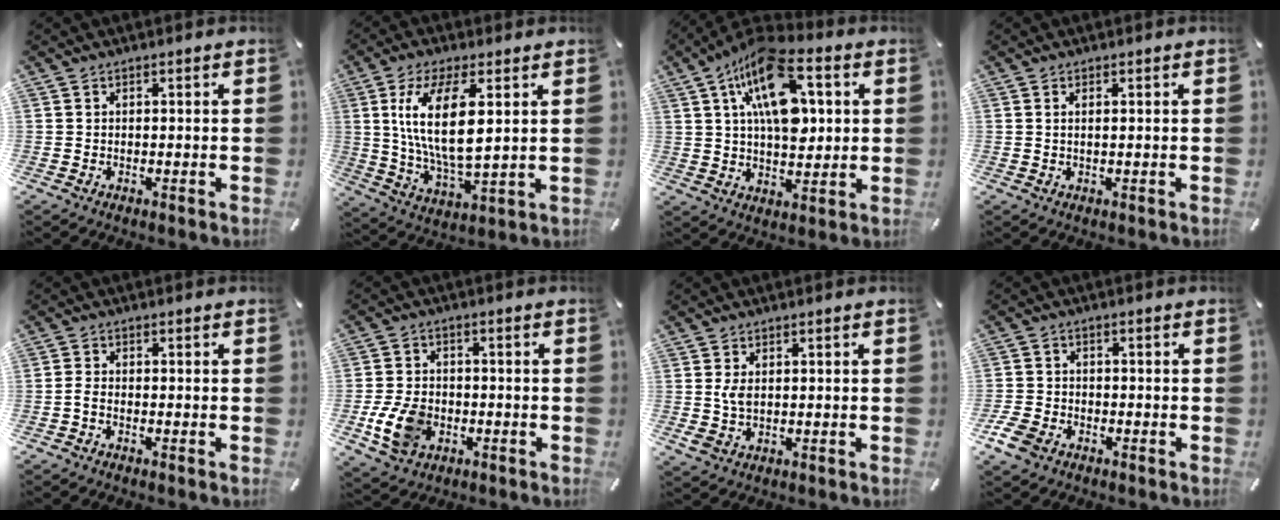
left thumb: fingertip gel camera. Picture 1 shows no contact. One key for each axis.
{"total": 14.1, "fx": 3.9, "fy": 5.6, "fz": 12.3, "tx": -0.257, "ty": -0.015, "tz": 0.064}
{"total": 18.4, "fx": 6.2, "fy": 10.0, "fz": 14.2, "tx": -0.258, "ty": -0.010, "tz": 0.102}
{"total": 1.1, "fx": 0.3, "fy": 0.1, "fz": 1.0, "tx": -0.022, "ty": -0.005, "tz": 0.006}
{"total": 1.6, "fx": -1.0, "fy": 0.6, "fz": 1.2, "tx": -0.022, "ty": 0.002, "tz": -0.016}
{"total": 9.3, "fx": -2.7, "fy": 6.8, "fz": 5.8, "tx": -0.122, "ty": 0.001, "tz": -0.051}
{"total": 3.6, "fx": 0.4, "fy": 2.2, "fz": 2.9, "tx": -0.072, "ty": -0.003, "tz": 0.004}
{"total": 5.2, "fx": -3.0, "fy": 3.6, "fz": 2.2, "tx": -0.059, "ty": 0.010, "tz": -0.059}